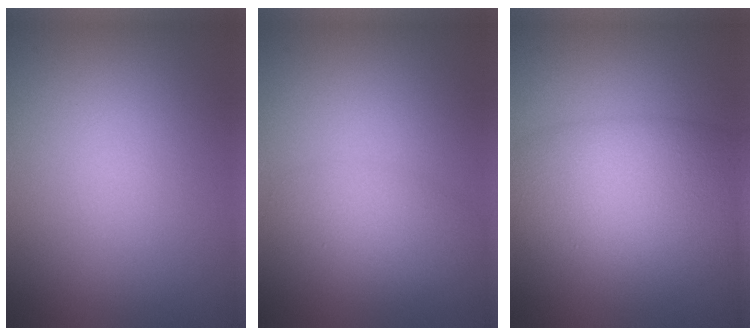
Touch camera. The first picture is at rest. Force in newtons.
{"total": 2.5, "press": 2.5, "slide": 0.1}
{"total": 7.9, "press": 7.9, "slide": 0.2}